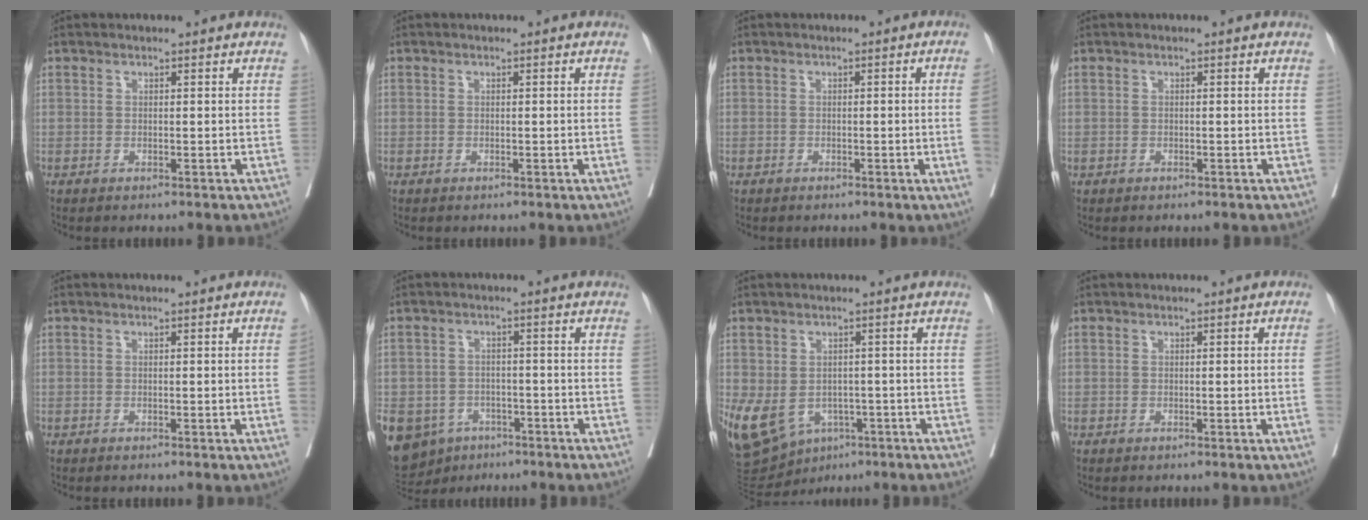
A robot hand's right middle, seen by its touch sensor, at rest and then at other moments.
{"total": 0.0}
{"total": 3.3, "force": [-0.7, -1.2, 3.0], "torque": [-0.039, -0.003, -0.008]}
{"total": 0.0}
{"total": 1.3, "force": [-0.3, -0.4, 1.3], "torque": [-0.017, 0.001, -0.003]}
{"total": 14.7, "force": [-8.0, 11.2, 5.2], "torque": [-0.150, -0.001, -0.108]}
{"total": 11.7, "force": [-4.7, 8.7, 6.2], "torque": [-0.134, 0.005, -0.063]}
{"total": 1.4, "force": [-0.2, -0.1, 1.4], "torque": [-0.024, 0.004, 0.001]}